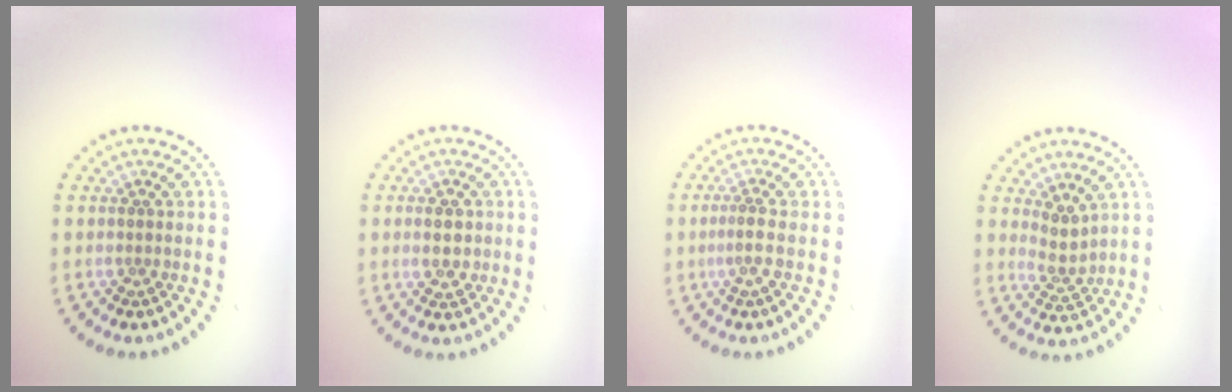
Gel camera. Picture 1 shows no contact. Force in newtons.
{"total": 2.2, "press": 2.2, "slide": 0.1}
{"total": 1.6, "press": 1.2, "slide": 1.0}
{"total": 2.2, "press": 1.6, "slide": 1.4}